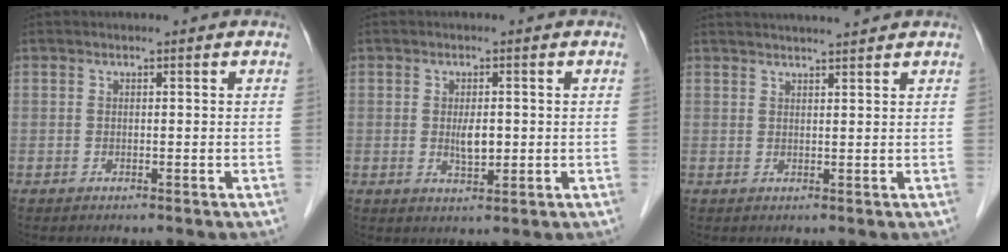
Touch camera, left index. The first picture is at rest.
{"total": 3.0, "force": [-0.1, 1.1, 2.8], "torque": [-0.052, -0.005, 0.000]}
{"total": 6.3, "force": [5.8, -0.5, 2.3], "torque": [-0.033, 0.022, 0.077]}